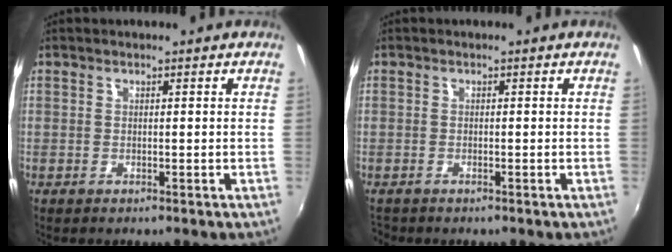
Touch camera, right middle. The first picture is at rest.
{"total": 1.1, "force": [-1.0, 0.4, 0.2], "torque": [-0.007, -0.001, -0.016]}